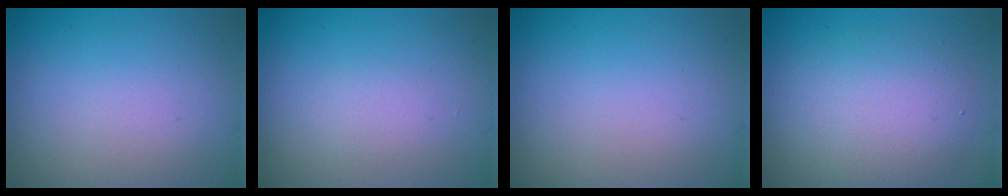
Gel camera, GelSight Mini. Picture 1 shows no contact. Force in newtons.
{"total": 1.0, "press": 1.0, "slide": 0.0}
{"total": 0.0}
{"total": 4.8, "press": 4.8, "slide": 0.1}